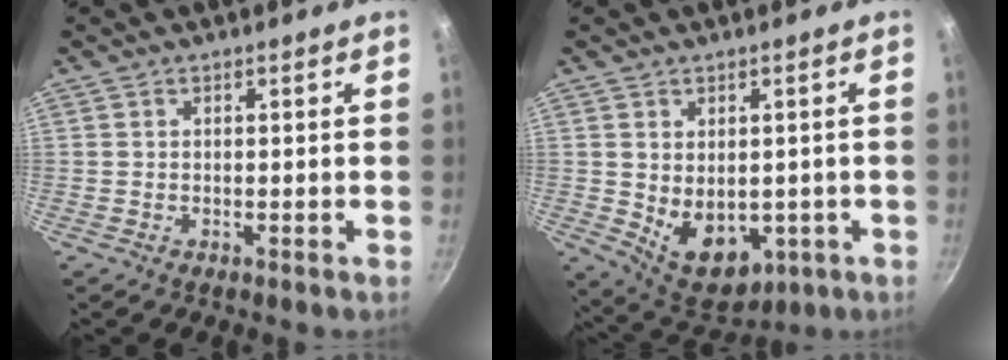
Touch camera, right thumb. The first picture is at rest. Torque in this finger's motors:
{"motor_torque": [-0.49, 0.94, 0.54, 0.61, 0.26]}